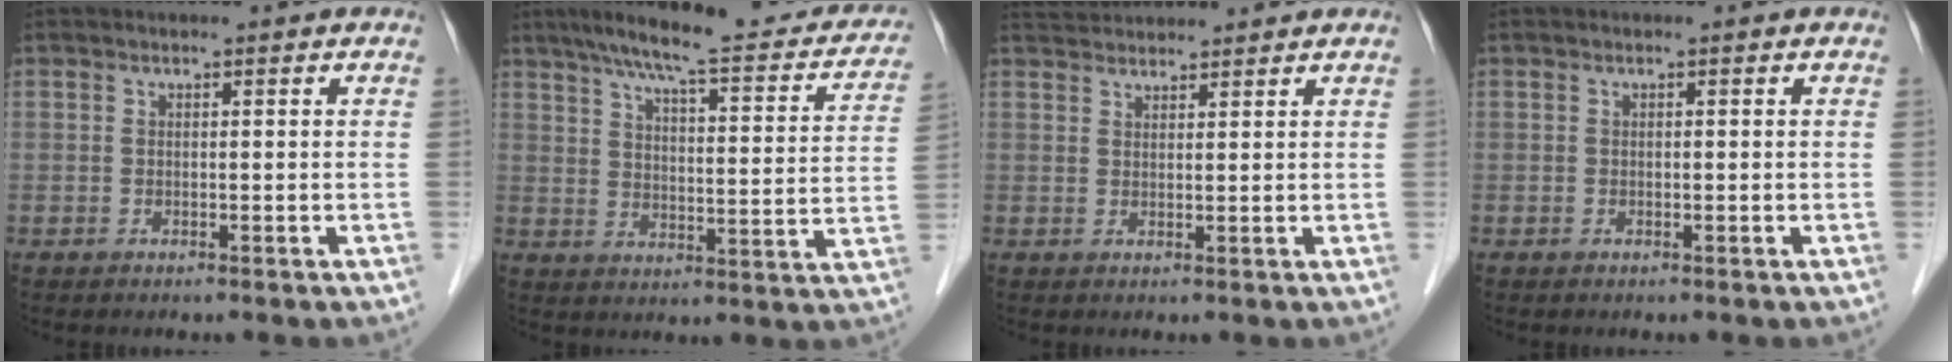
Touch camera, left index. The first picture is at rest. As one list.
[{"total": 22.2, "force": [18.5, 3.8, 11.7], "torque": [-0.164, -0.003, 0.234]}, {"total": 5.4, "force": [5.3, 0.7, 0.9], "torque": [-0.019, 0.035, 0.086]}, {"total": 0.0}]